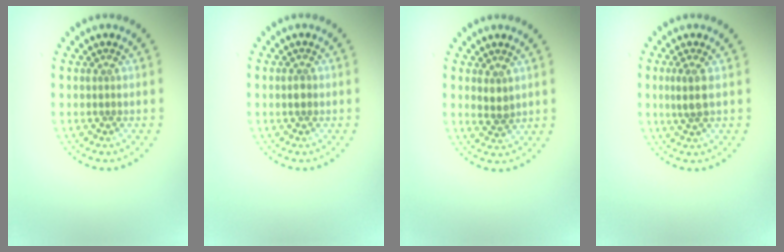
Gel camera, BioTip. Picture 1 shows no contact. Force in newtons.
{"total": 1.1, "press": 1.1, "slide": 0.0}
{"total": 1.4, "press": 1.3, "slide": 0.4}
{"total": 2.1, "press": 1.8, "slide": 1.0}